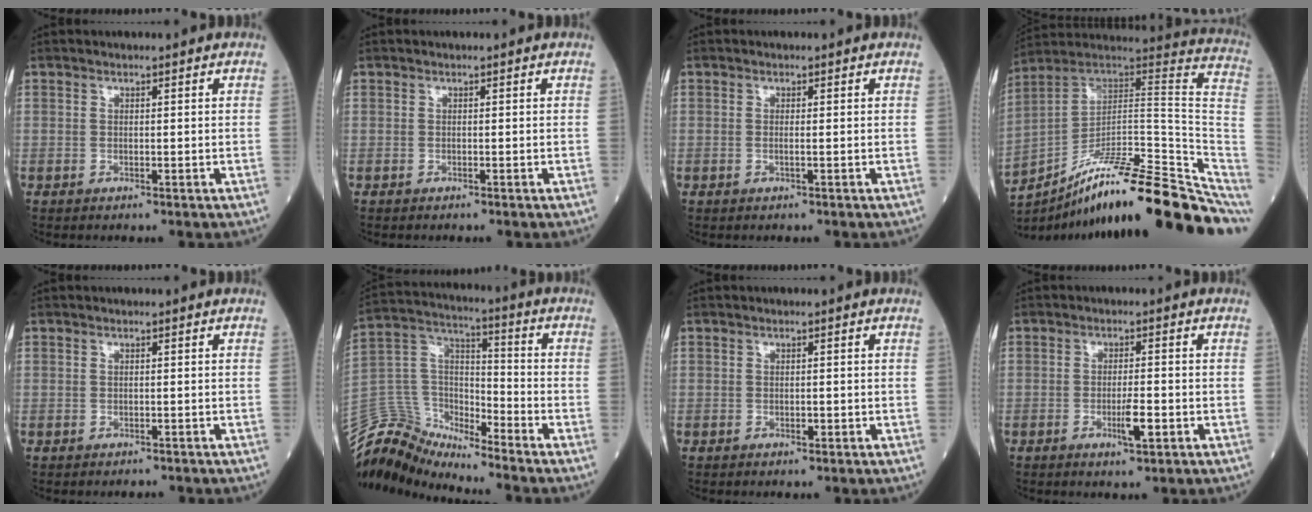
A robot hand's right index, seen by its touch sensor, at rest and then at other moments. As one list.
[{"total": 0.0}, {"total": 0.5, "force": [-0.1, -0.2, 0.5], "torque": [-0.012, 0.001, -0.002]}, {"total": 27.5, "force": [-19.0, 3.9, 19.5], "torque": [-0.186, 0.030, -0.291]}, {"total": 0.7, "force": [-0.6, 0.3, 0.2], "torque": [-0.006, 0.000, -0.005]}, {"total": 10.8, "force": [-10.7, 1.2, 0.1], "torque": [-0.013, 0.070, -0.208]}, {"total": 0.6, "force": [-0.2, 0.2, 0.6], "torque": [-0.013, 0.000, 0.000]}, {"total": 3.5, "force": [-1.3, 0.4, 3.3], "torque": [-0.058, -0.002, -0.017]}]